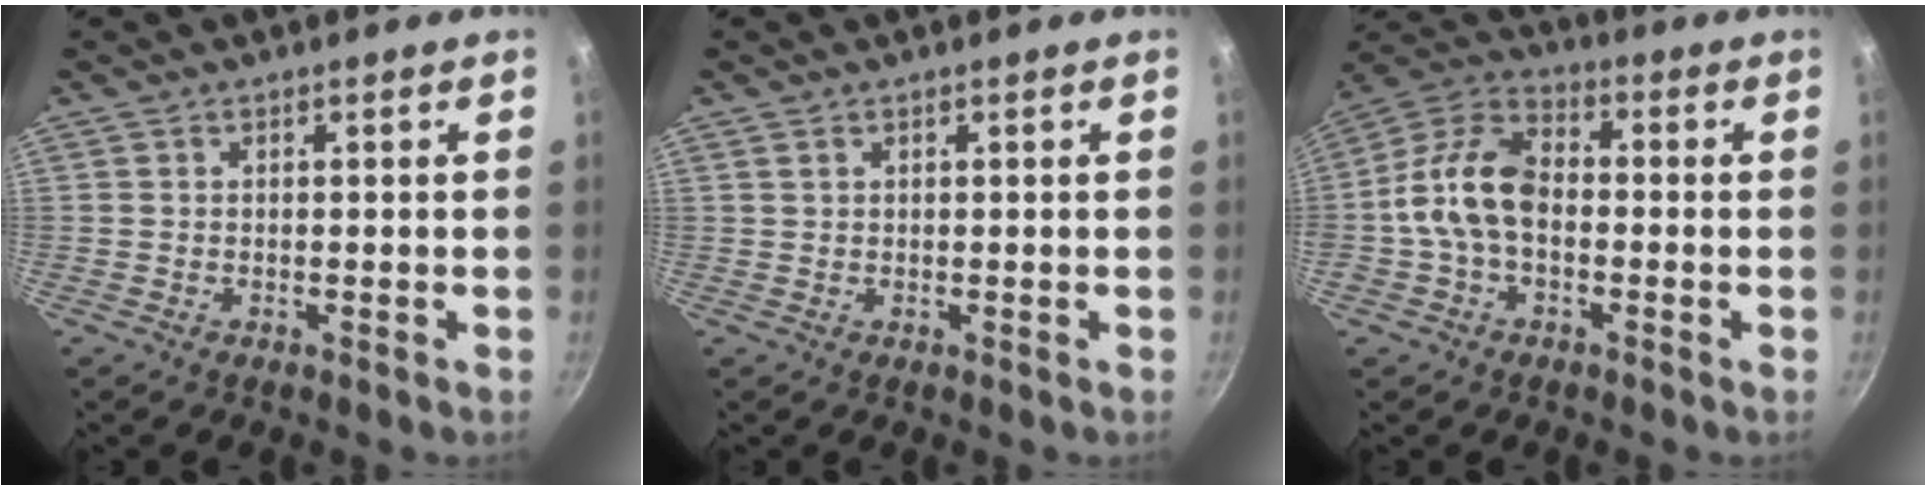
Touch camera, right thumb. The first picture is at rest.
{"total": 0.6, "force": [0.4, 0.3, 0.3], "torque": [-0.006, 0.000, 0.009]}
{"total": 12.1, "force": [-1.4, 7.8, 9.2], "torque": [-0.161, 0.042, -0.046]}